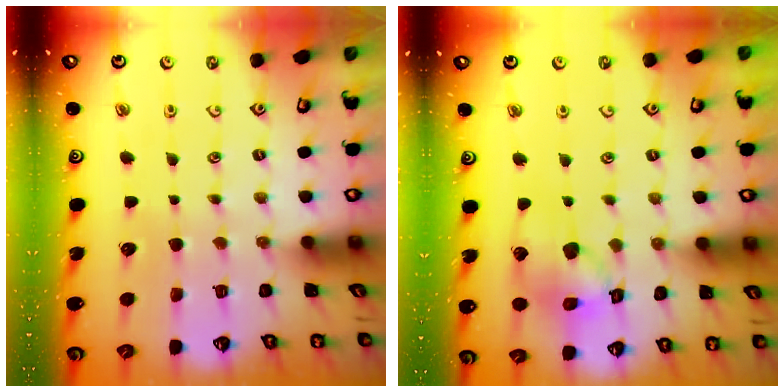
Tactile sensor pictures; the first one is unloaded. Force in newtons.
{"total": 14.1, "press": 14.0, "slide": 1.8}